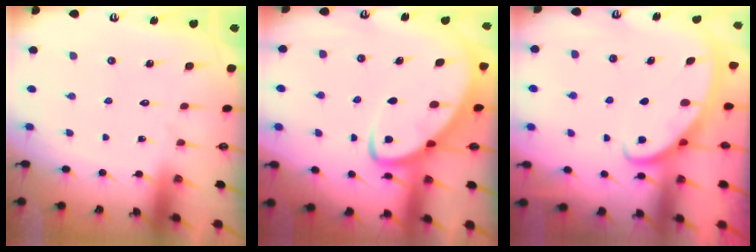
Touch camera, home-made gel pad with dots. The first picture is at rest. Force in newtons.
{"total": 5.8, "press": 5.7, "slide": 0.7}
{"total": 3.0, "press": 2.9, "slide": 0.3}